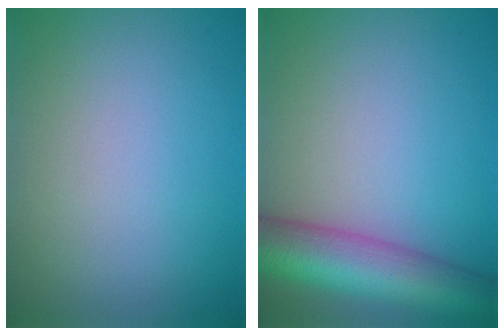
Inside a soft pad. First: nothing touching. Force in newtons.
{"total": 8.4, "press": 8.4, "slide": 0.3}